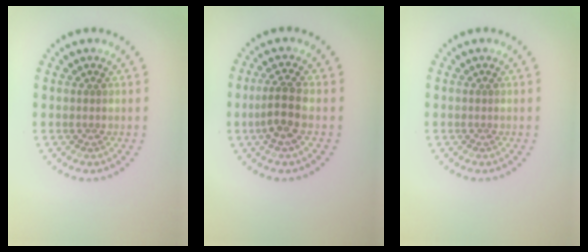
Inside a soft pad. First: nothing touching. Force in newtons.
{"total": 2.9, "press": 2.5, "slide": 1.4}
{"total": 0.0}